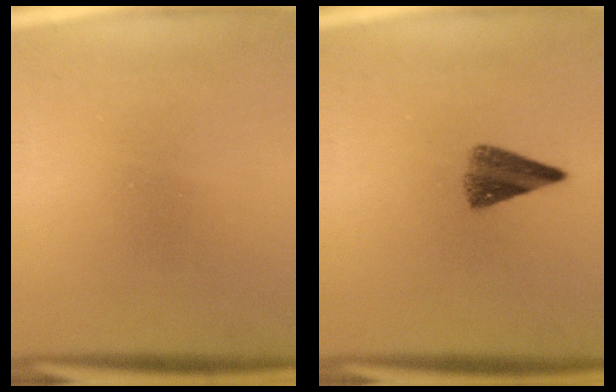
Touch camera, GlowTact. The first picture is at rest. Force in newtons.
{"total": 5.2}